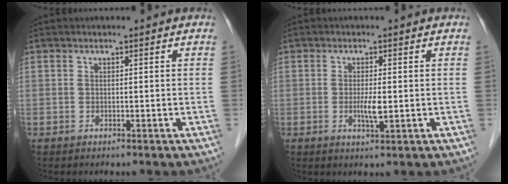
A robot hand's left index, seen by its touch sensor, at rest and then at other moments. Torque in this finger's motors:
{"motor_torque": [0.43, 0.36, 0.11, 0.02]}